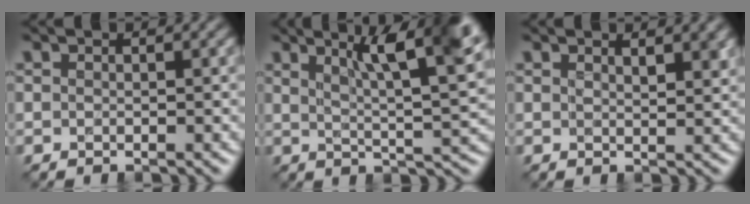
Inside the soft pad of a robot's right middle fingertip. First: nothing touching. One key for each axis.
{"total": 8.7, "fx": 4.0, "fy": 1.9, "fz": 7.5, "tx": -0.099, "ty": 0.012, "tz": 0.065}
{"total": 1.9, "fx": 1.3, "fy": 0.5, "fz": 1.3, "tx": -0.015, "ty": -0.003, "tz": 0.024}